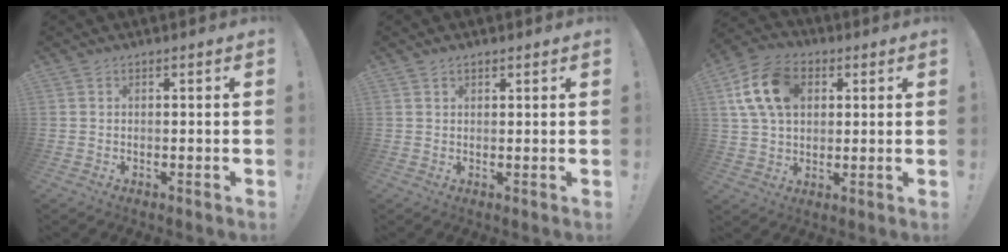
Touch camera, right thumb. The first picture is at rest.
{"total": 1.2, "force": [1.0, 0.6, 0.3], "torque": [-0.005, -0.002, 0.019]}
{"total": 15.3, "force": [4.8, 10.8, 9.7], "torque": [-0.172, -0.002, 0.096]}